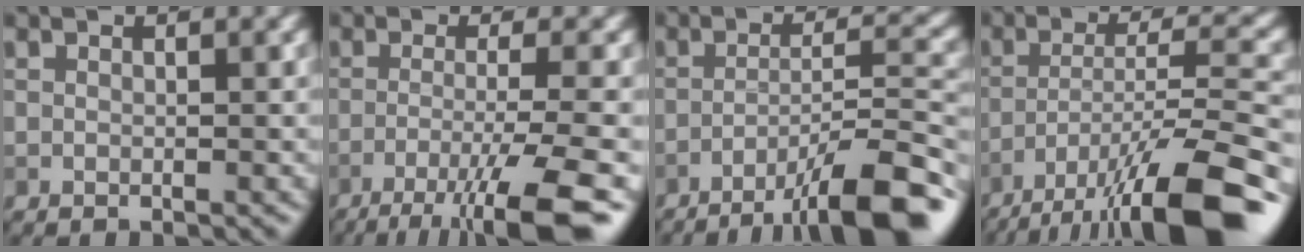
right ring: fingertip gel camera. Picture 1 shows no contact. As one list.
[{"total": 8.6, "force": [-4.9, 1.4, 7.0], "torque": [-0.097, -0.001, -0.090]}, {"total": 10.5, "force": [-6.8, 1.9, 7.7], "torque": [-0.102, 0.016, -0.111]}, {"total": 12.8, "force": [-8.2, 2.9, 9.4], "torque": [-0.150, 0.002, -0.136]}]